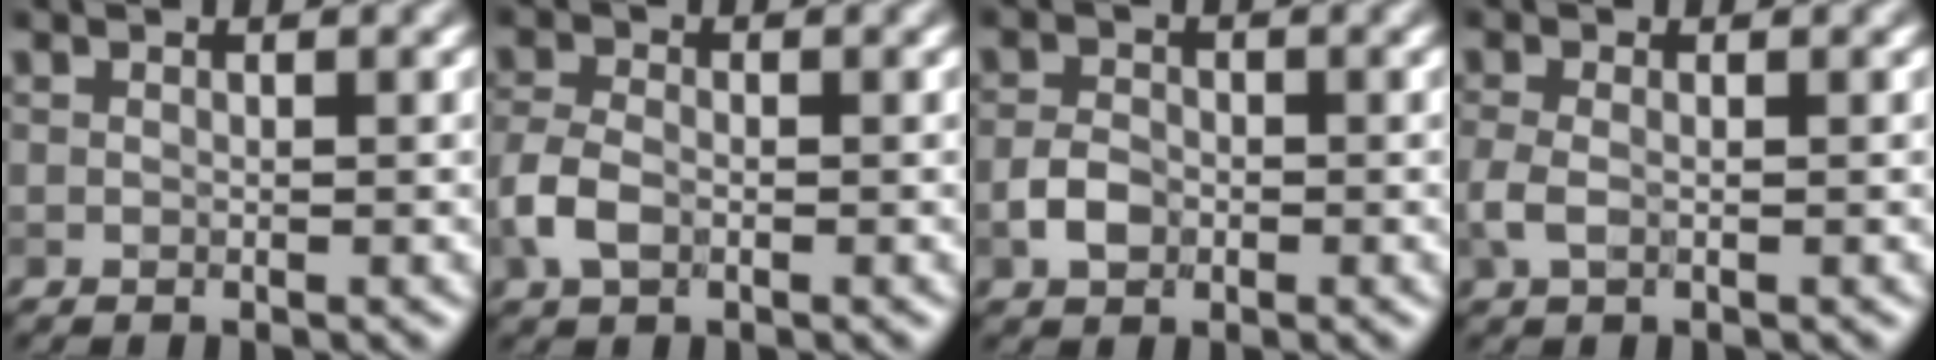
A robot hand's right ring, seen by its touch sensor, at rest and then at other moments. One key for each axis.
{"total": 2.9, "fx": -1.1, "fy": 1.8, "fz": 2.0, "tx": -0.047, "ty": 0.000, "tz": -0.031}
{"total": 2.3, "fx": -0.9, "fy": 1.6, "fz": 1.4, "tx": -0.025, "ty": 0.003, "tz": -0.023}
{"total": 1.8, "fx": -0.5, "fy": 0.9, "fz": 1.5, "tx": -0.040, "ty": -0.002, "tz": -0.014}